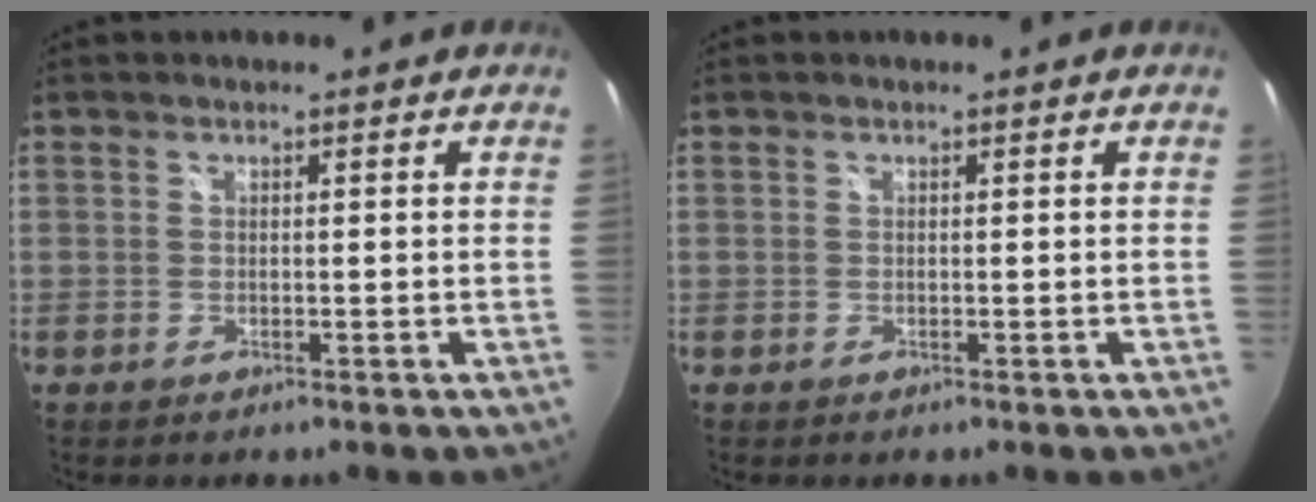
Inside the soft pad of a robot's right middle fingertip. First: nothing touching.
{"total": 0.0}